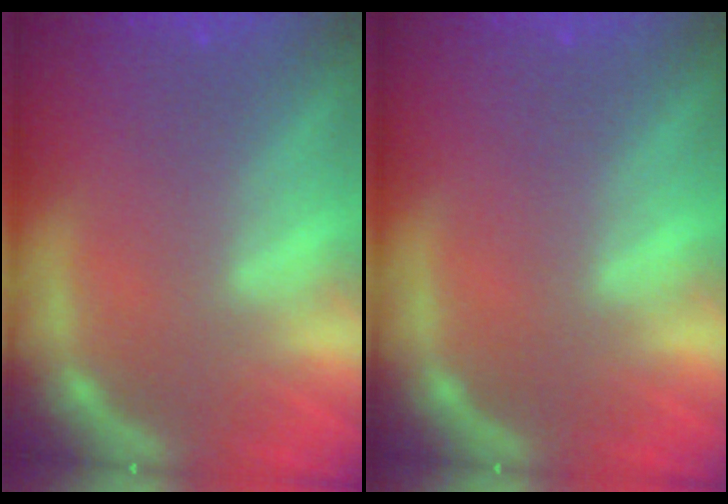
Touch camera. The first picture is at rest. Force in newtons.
{"total": 0.0}